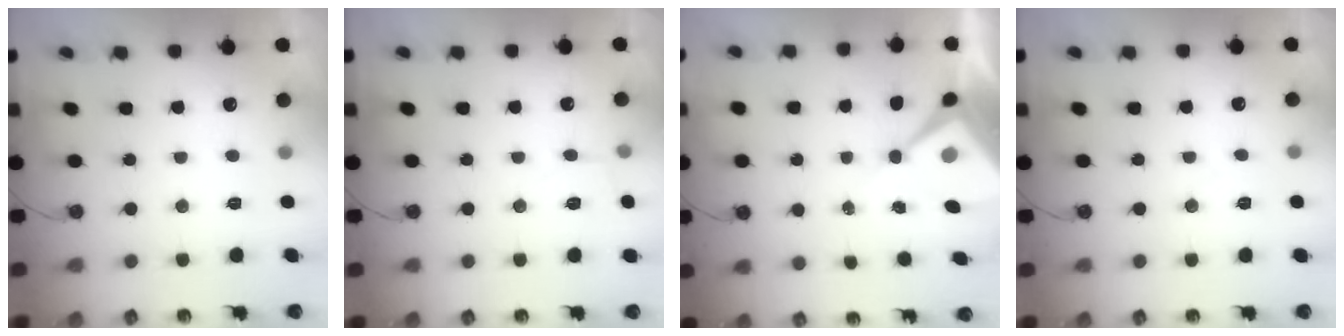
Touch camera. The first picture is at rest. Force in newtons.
{"total": 4.9, "press": 4.8, "slide": 0.8}
{"total": 8.6, "press": 8.6, "slide": 0.8}
{"total": 4.6, "press": 4.5, "slide": 0.8}